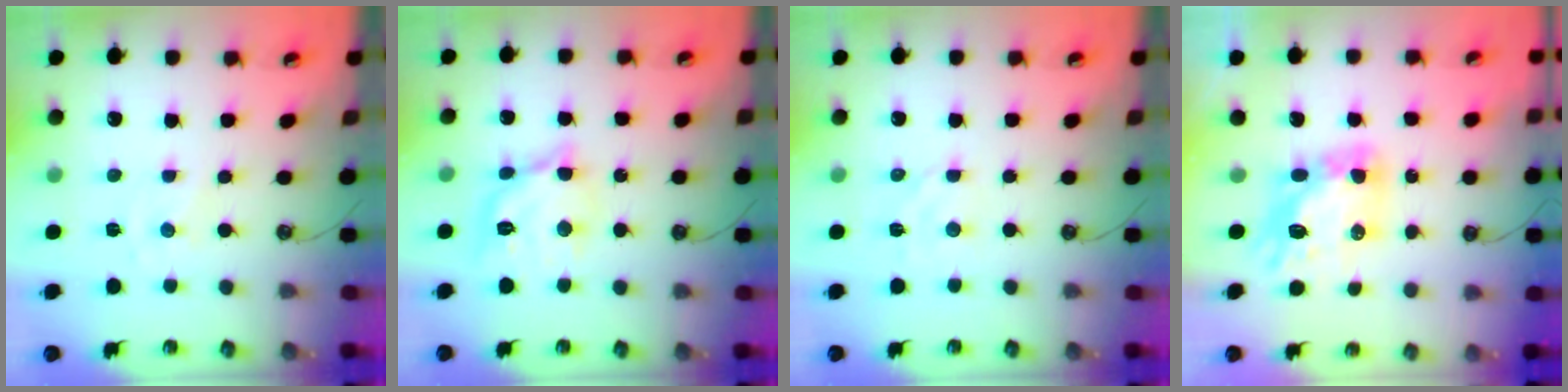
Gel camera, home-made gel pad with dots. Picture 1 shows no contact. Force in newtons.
{"total": 14.7, "press": 14.6, "slide": 1.2}
{"total": 3.4, "press": 3.4, "slide": 0.7}
{"total": 11.3, "press": 11.3, "slide": 1.0}